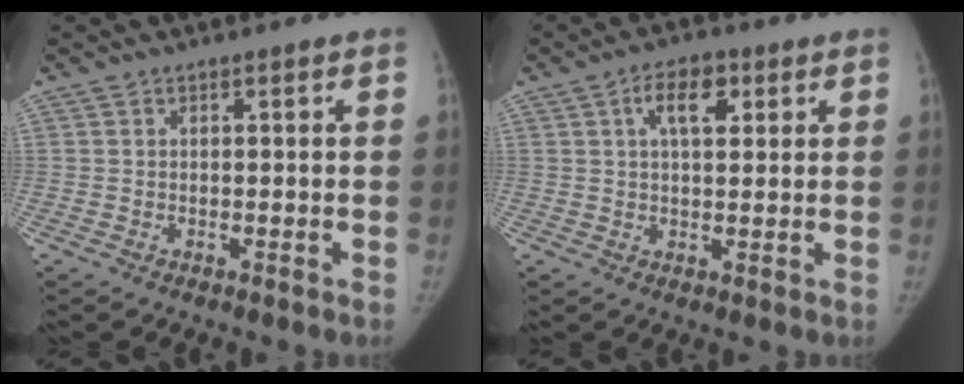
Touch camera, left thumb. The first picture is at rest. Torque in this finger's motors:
{"motor_torque": [-0.01, 0.13, 0.18, 0.21, 0.01]}